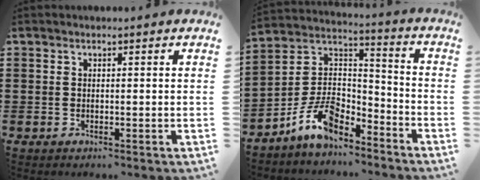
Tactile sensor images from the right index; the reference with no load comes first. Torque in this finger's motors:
{"motor_torque": [2.14, 0.00, 1.05, 0.17]}